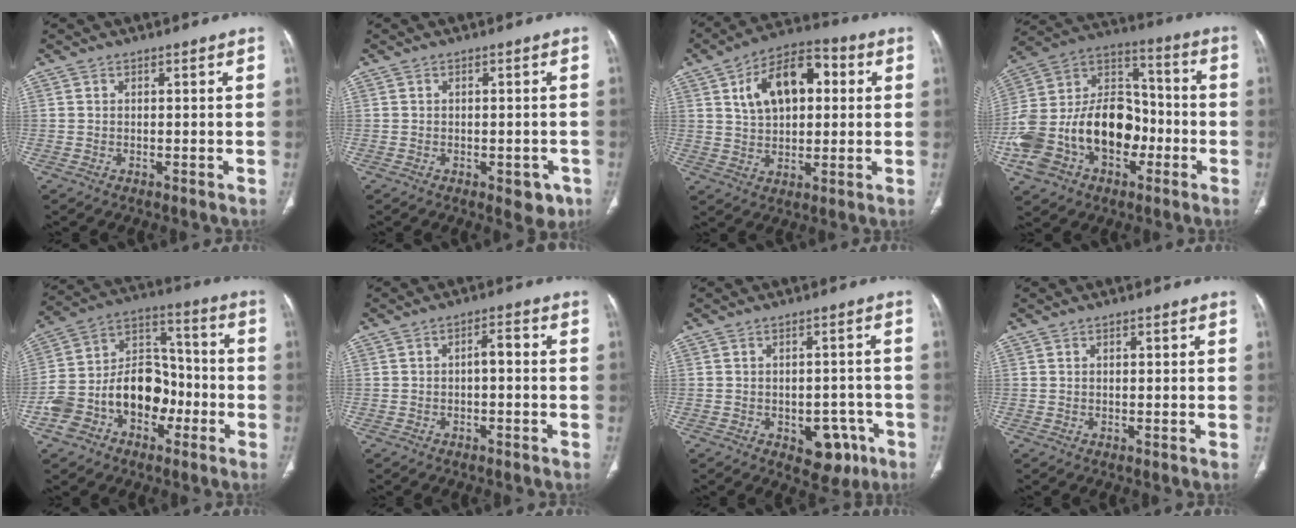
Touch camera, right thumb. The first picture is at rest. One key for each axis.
{"total": 4.2, "fx": -1.8, "fy": 2.3, "fz": 3.0, "tx": -0.011, "ty": 0.004, "tz": -0.018}
{"total": 14.6, "fx": 4.0, "fy": 8.6, "fz": 11.2, "tx": -0.155, "ty": 0.014, "tz": 0.059}
{"total": 23.9, "fx": -6.5, "fy": 16.5, "fz": 16.1, "tx": -0.296, "ty": 0.064, "tz": -0.105}
{"total": 16.9, "fx": -5.8, "fy": 12.2, "fz": 10.2, "tx": -0.148, "ty": 0.078, "tz": -0.099}
{"total": 2.7, "fx": -0.4, "fy": 1.2, "fz": 2.3, "tx": -0.033, "ty": 0.015, "tz": -0.011}
{"total": 7.5, "fx": -3.3, "fy": 4.8, "fz": 4.7, "tx": -0.023, "ty": 0.016, "tz": -0.035}
{"total": 1.3, "fx": 0.5, "fy": 0.6, "fz": 1.0, "tx": -0.017, "ty": 0.003, "tz": 0.008}